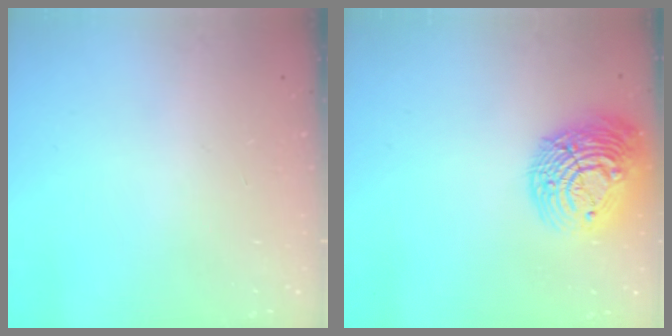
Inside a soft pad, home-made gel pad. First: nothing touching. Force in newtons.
{"total": 18.1, "press": 18.0, "slide": 1.7}